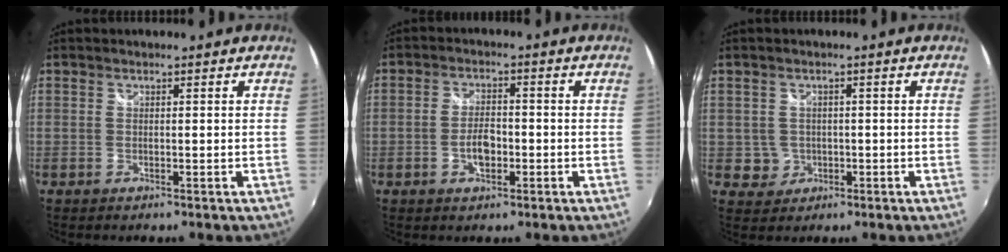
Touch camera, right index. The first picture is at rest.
{"total": 4.6, "force": [-1.6, 2.5, 3.5], "torque": [-0.070, 0.003, -0.025]}
{"total": 3.9, "force": [-0.4, 3.9, 0.2], "torque": [-0.004, 0.016, 0.002]}